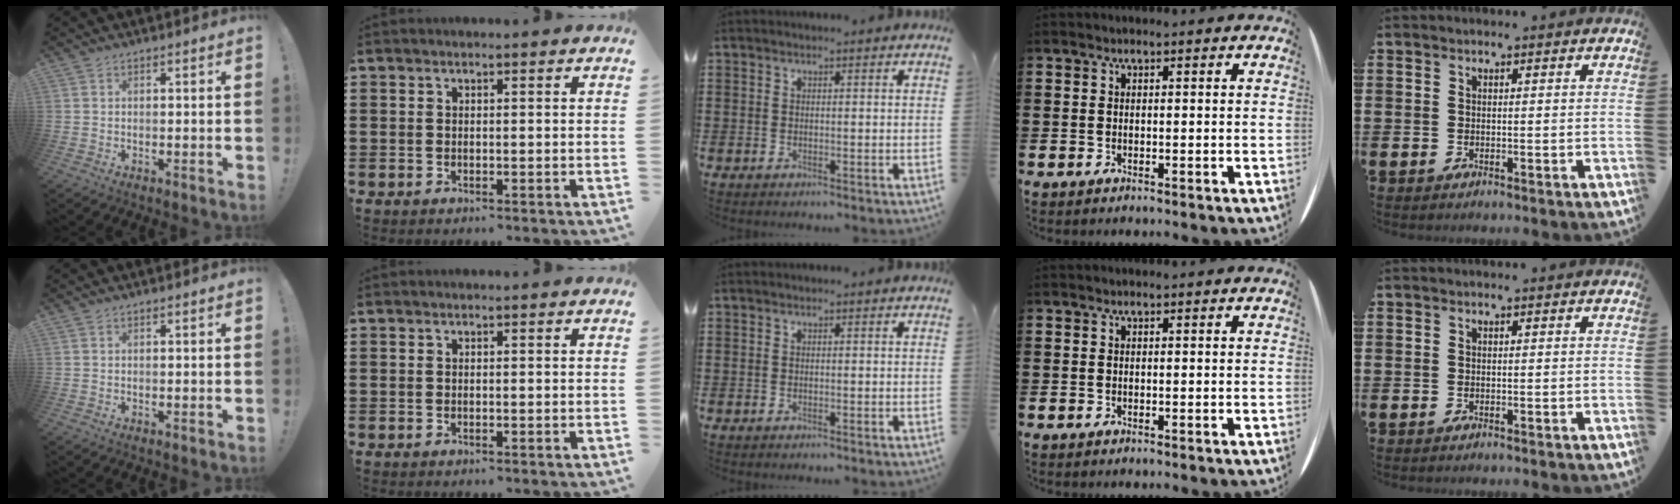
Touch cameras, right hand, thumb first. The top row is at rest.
{}